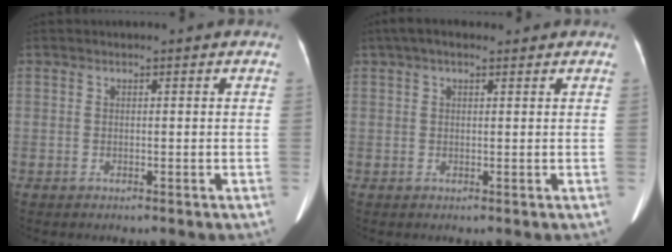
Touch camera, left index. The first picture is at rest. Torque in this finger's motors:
{"motor_torque": [0.04, -0.02, -0.24, 0.02]}